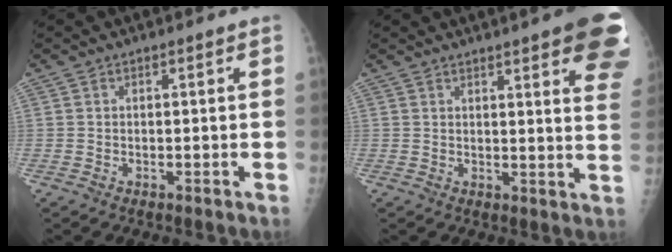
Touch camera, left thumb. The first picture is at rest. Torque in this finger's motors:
{"motor_torque": [1.54, 1.25, 1.09, -0.76, 0.04]}